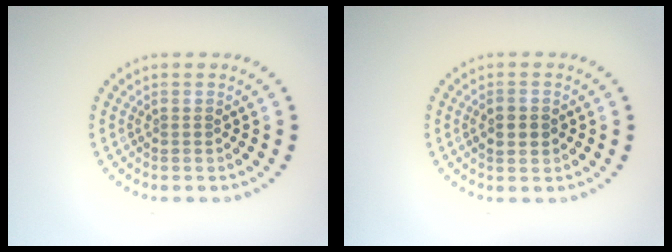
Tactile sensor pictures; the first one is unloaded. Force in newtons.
{"total": 2.5, "press": 2.5, "slide": 0.2}